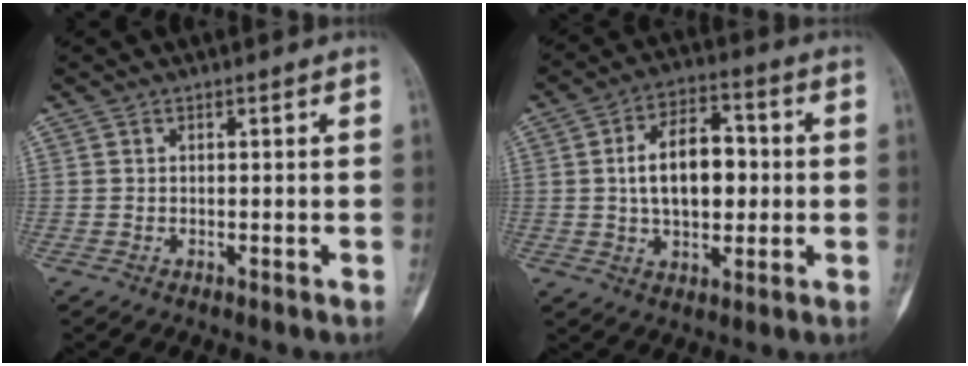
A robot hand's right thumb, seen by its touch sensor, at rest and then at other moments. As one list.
[{"total": 12.9, "force": [0.7, 7.6, 10.4], "torque": [-0.148, 0.016, 0.012]}]